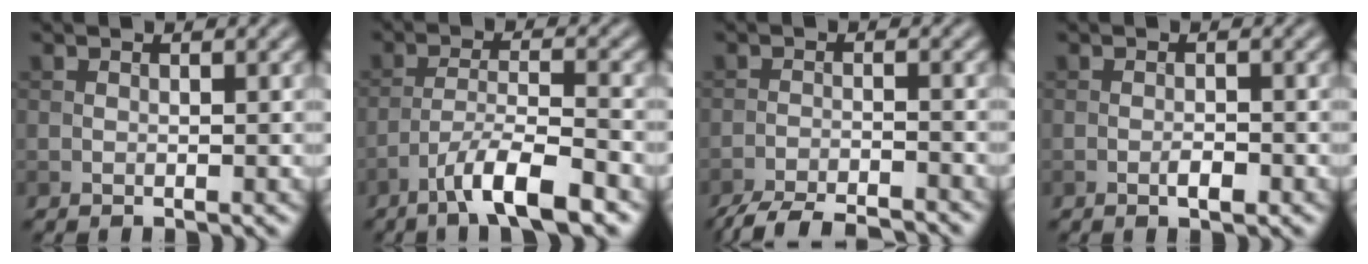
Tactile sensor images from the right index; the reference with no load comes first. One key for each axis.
{"total": 6.4, "fx": -4.3, "fy": 1.2, "fz": 4.5, "tx": -0.076, "ty": 0.004, "tz": -0.079}
{"total": 7.2, "fx": -6.7, "fy": 1.2, "fz": 2.6, "tx": -0.047, "ty": -0.015, "tz": -0.107}
{"total": 1.3, "fx": -0.6, "fy": 0.4, "fz": 1.1, "tx": -0.020, "ty": 0.000, "tz": -0.012}